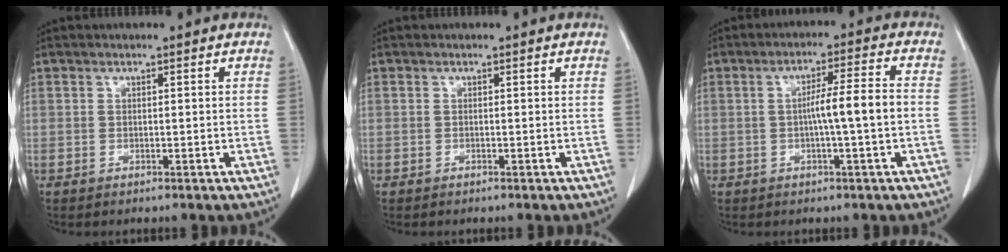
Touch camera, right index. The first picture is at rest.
{"total": 0.0}
{"total": 6.2, "force": [-0.8, -0.5, 6.1], "torque": [-0.101, 0.012, -0.013]}